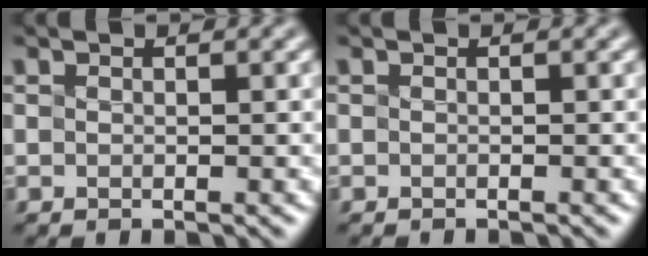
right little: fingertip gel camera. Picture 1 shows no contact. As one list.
[{"total": 0.7, "force": [-0.7, 0.1, 0.2], "torque": [0.004, -0.003, -0.011]}]